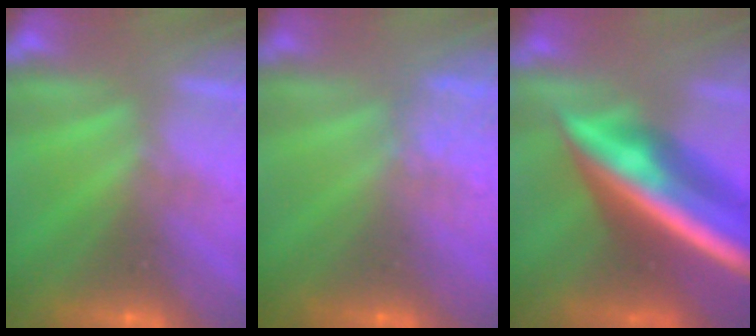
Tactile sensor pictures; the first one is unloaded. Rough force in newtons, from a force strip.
{"total": 1.8}
{"total": 11.8}